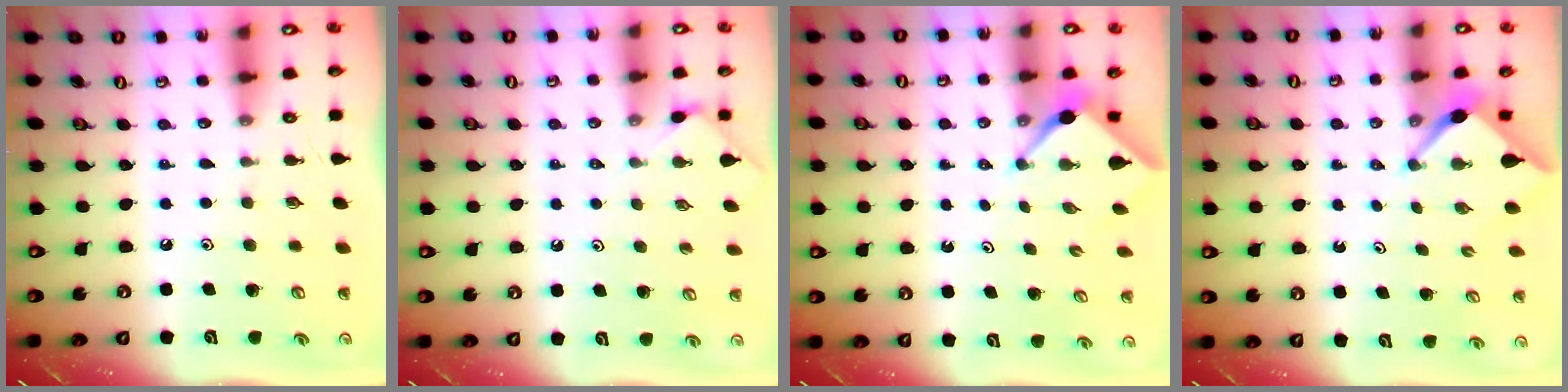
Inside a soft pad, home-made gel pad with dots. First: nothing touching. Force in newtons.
{"total": 2.3, "press": 2.3, "slide": 0.3}
{"total": 2.5, "press": 2.5, "slide": 0.2}
{"total": 2.7, "press": 2.6, "slide": 0.3}